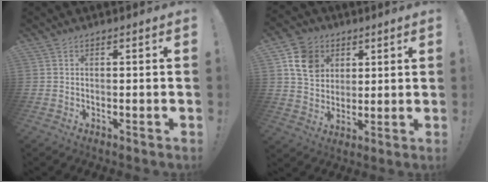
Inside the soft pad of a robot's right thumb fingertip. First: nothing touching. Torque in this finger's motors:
{"motor_torque": [0.07, 0.13, 0.27, 0.30, 0.03]}